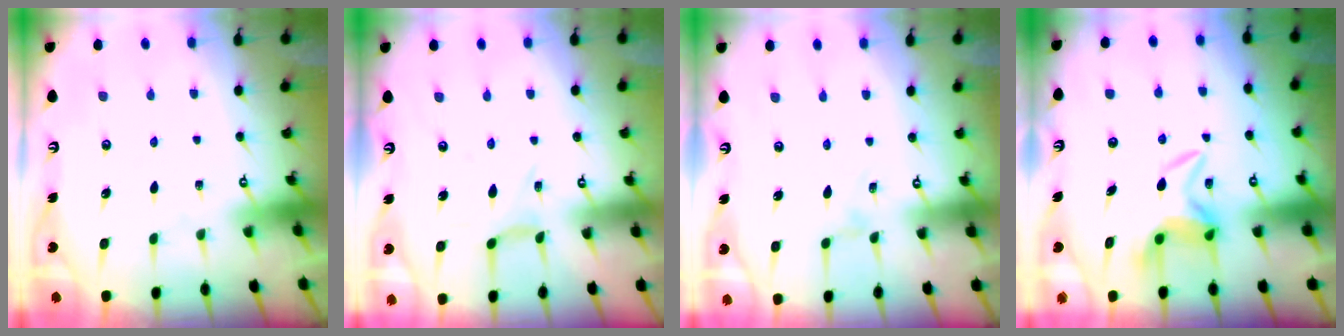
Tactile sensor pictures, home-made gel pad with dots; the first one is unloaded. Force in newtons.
{"total": 2.1, "press": 2.1, "slide": 0.5}
{"total": 0.0}
{"total": 6.0, "press": 6.0, "slide": 0.4}